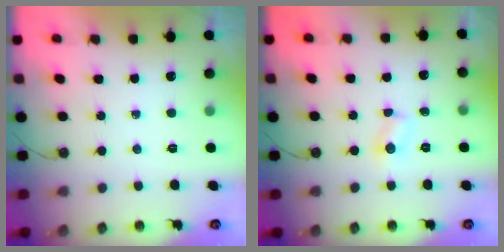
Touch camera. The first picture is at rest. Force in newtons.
{"total": 2.5, "press": 2.5, "slide": 0.3}